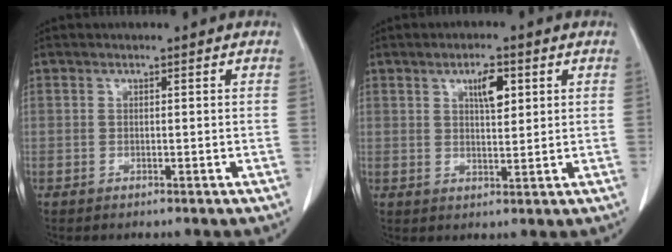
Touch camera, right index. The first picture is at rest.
{"total": 4.3, "force": [1.9, 1.4, 3.6], "torque": [-0.061, 0.000, 0.031]}